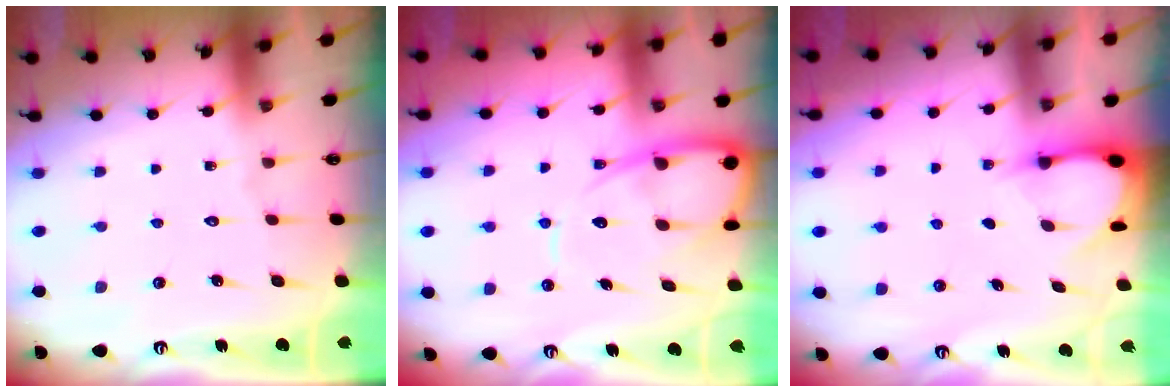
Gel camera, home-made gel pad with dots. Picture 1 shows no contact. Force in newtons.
{"total": 10.5, "press": 10.5, "slide": 0.8}
{"total": 3.2, "press": 3.2, "slide": 0.4}